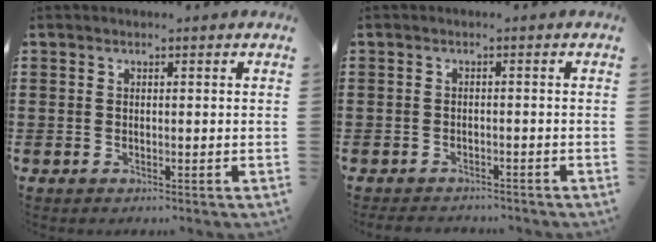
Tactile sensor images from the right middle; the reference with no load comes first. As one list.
[{"total": 1.6, "force": [-1.6, 0.2, 0.0], "torque": [-0.006, 0.000, -0.035]}]